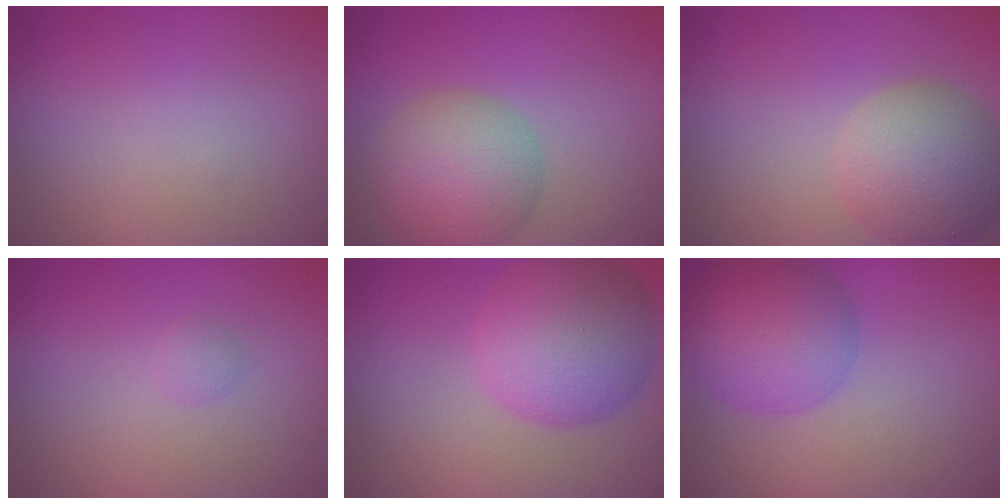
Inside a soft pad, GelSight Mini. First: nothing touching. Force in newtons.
{"total": 7.8, "press": 7.8, "slide": 0.3}
{"total": 7.3, "press": 7.3, "slide": 0.3}
{"total": 0.8, "press": 0.8, "slide": 0.1}
{"total": 8.9, "press": 8.9, "slide": 0.2}
{"total": 7.2, "press": 7.2, "slide": 0.2}